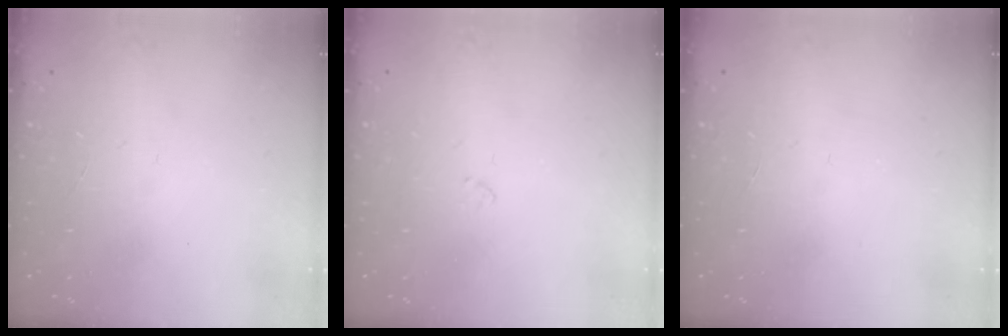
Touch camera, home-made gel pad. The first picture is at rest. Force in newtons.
{"total": 3.2, "press": 3.2, "slide": 0.4}
{"total": 0.0}